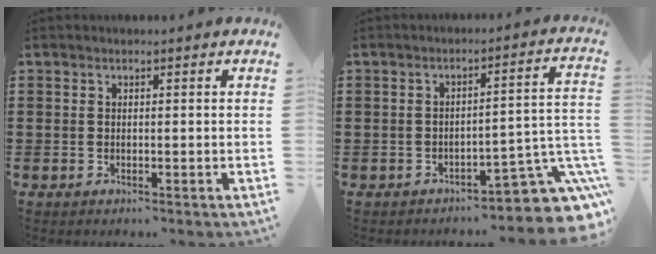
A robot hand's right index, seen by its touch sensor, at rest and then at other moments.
{"total": 6.5, "force": [-4.1, 2.1, 4.6], "torque": [-0.066, -0.006, -0.074]}